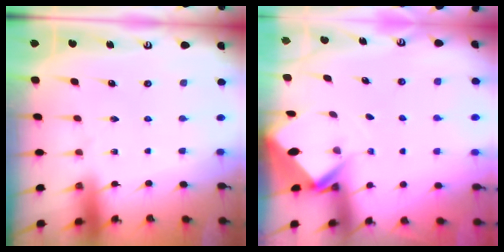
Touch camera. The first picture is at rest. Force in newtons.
{"total": 2.7, "press": 2.7, "slide": 0.1}